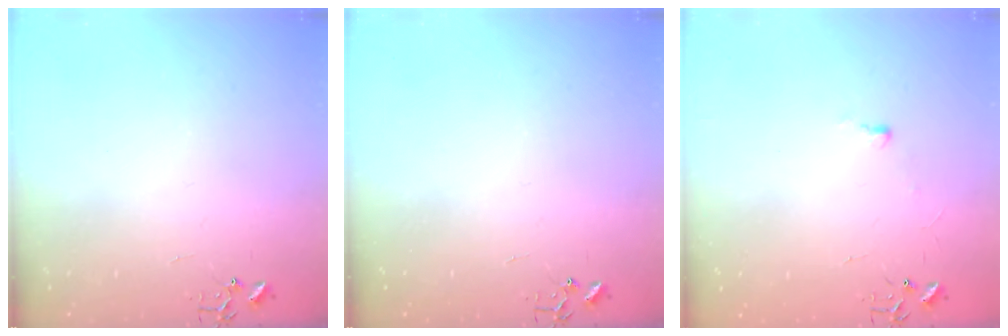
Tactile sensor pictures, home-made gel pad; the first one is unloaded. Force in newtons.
{"total": 0.0}
{"total": 4.0, "press": 4.0, "slide": 0.6}